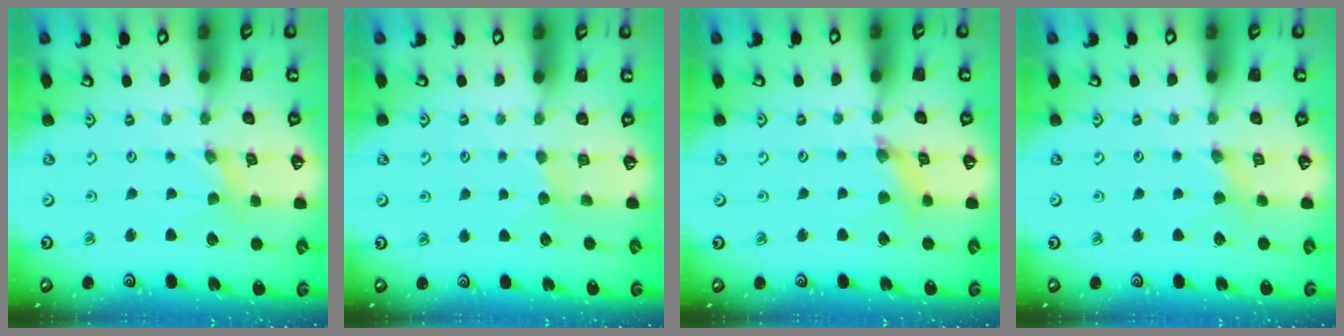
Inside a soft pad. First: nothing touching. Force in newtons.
{"total": 3.2, "press": 3.2, "slide": 0.5}
{"total": 5.5, "press": 5.5, "slide": 0.6}
{"total": 2.6, "press": 2.6, "slide": 0.4}